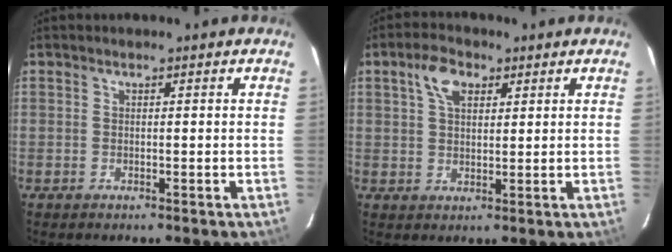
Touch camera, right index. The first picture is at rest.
{"total": 5.5, "force": [2.5, 3.2, 3.7], "torque": [-0.068, 0.016, 0.045]}